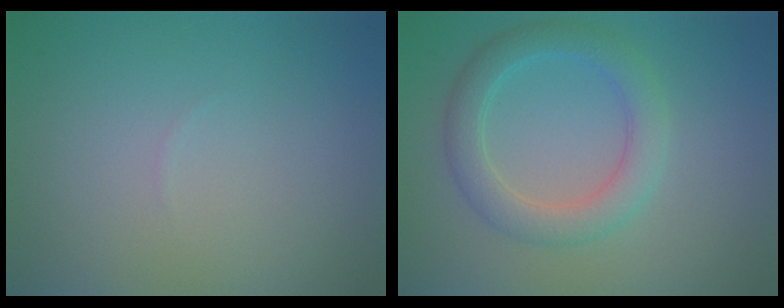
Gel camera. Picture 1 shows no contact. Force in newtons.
{"total": 3.8, "press": 3.8, "slide": 0.2}